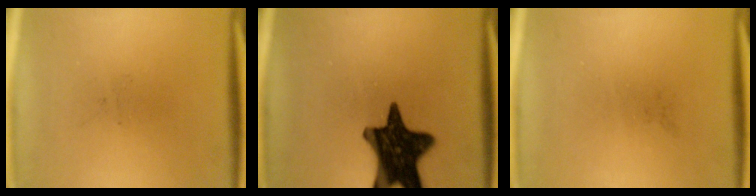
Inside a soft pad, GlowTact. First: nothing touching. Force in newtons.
{"total": 15.6}
{"total": 0.0}